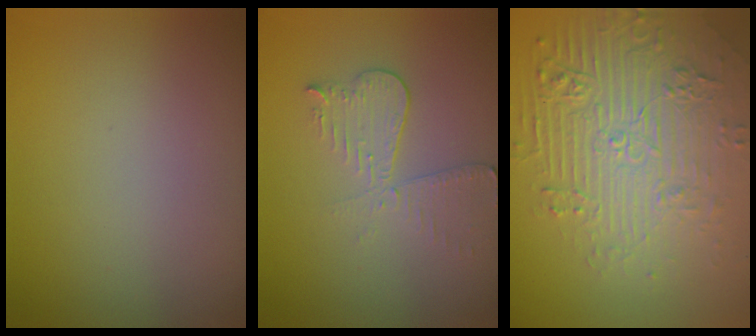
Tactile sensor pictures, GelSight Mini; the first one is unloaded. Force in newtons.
{"total": 3.0, "press": 2.7, "slide": 1.4}
{"total": 7.0, "press": 5.3, "slide": 4.6}